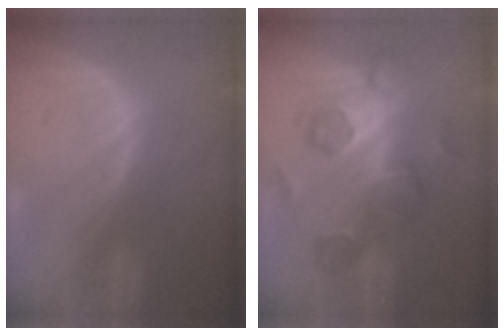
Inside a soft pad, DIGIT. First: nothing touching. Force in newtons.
{"total": 8.3, "press": 8.1, "slide": 1.8}